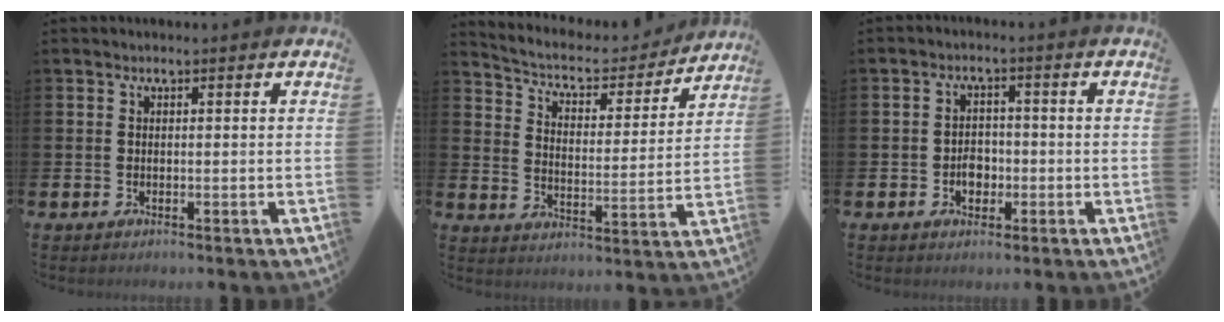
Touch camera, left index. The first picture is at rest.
{"total": 5.9, "force": [5.4, 2.0, 1.7], "torque": [-0.059, -0.045, 0.085]}
{"total": 3.0, "force": [-0.9, 2.2, 1.8], "torque": [-0.025, 0.000, -0.021]}